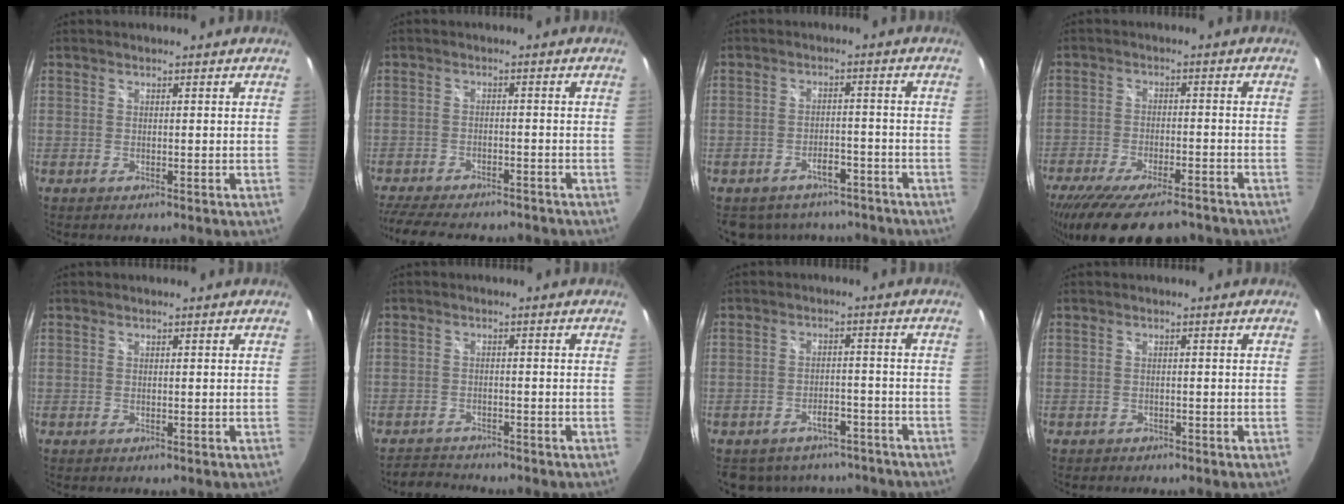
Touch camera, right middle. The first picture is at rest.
{"total": 14.1, "force": [-11.9, 4.2, 6.2], "torque": [-0.141, -0.022, -0.179]}
{"total": 10.8, "force": [-8.8, 5.5, 3.2], "torque": [-0.074, 0.012, -0.108]}
{"total": 18.7, "force": [-15.2, 5.0, 9.6], "torque": [-0.193, -0.039, -0.228]}
{"total": 0.0}
{"total": 3.3, "force": [-3.2, 0.7, -0.2], "torque": [-0.011, 0.009, -0.061]}
{"total": 13.8, "force": [-11.6, 6.1, 4.1], "torque": [-0.096, 0.023, -0.147]}
{"total": 1.2, "force": [-1.0, 0.6, 0.2], "torque": [-0.009, 0.000, -0.014]}